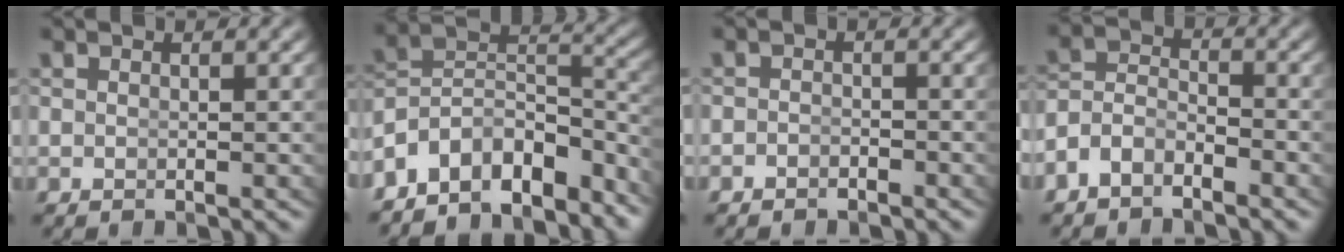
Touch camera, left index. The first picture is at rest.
{"total": 13.2, "force": [-6.5, 9.6, 6.4], "torque": [-0.129, -0.056, -0.099]}
{"total": 1.3, "force": [-1.3, 0.2, -0.1], "torque": [0.000, -0.013, -0.017]}
{"total": 4.7, "force": [-2.7, 3.5, 1.5], "torque": [-0.041, -0.020, -0.047]}